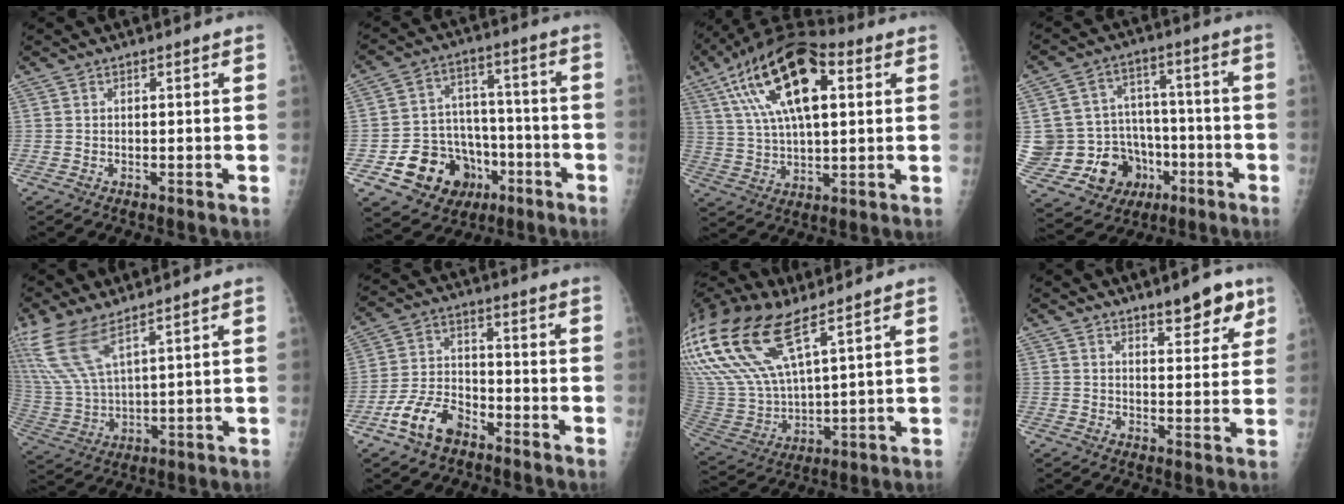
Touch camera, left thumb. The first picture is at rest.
{"total": 15.7, "force": [-6.5, 12.8, 6.5], "torque": [-0.071, 0.066, -0.091]}
{"total": 20.2, "force": [7.1, 9.3, 16.4], "torque": [-0.285, 0.007, 0.120]}
{"total": 19.2, "force": [-4.6, 16.4, 8.8], "torque": [-0.151, 0.061, -0.047]}
{"total": 11.5, "force": [7.5, 3.3, 8.1], "torque": [-0.188, -0.027, 0.171]}
{"total": 9.5, "force": [-5.9, 5.4, 5.0], "torque": [-0.089, 0.032, -0.112]}
{"total": 24.3, "force": [14.2, 9.9, 17.0], "torque": [-0.390, -0.017, 0.282]}
{"total": 7.3, "force": [5.1, 2.5, 4.6], "torque": [-0.038, -0.031, 0.070]}